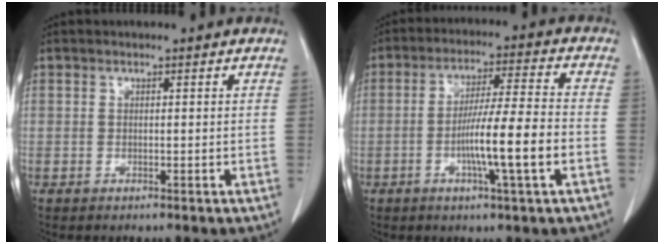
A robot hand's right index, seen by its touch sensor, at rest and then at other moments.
{"total": 10.6, "force": [-2.9, -0.5, 10.2], "torque": [-0.178, 0.000, -0.053]}